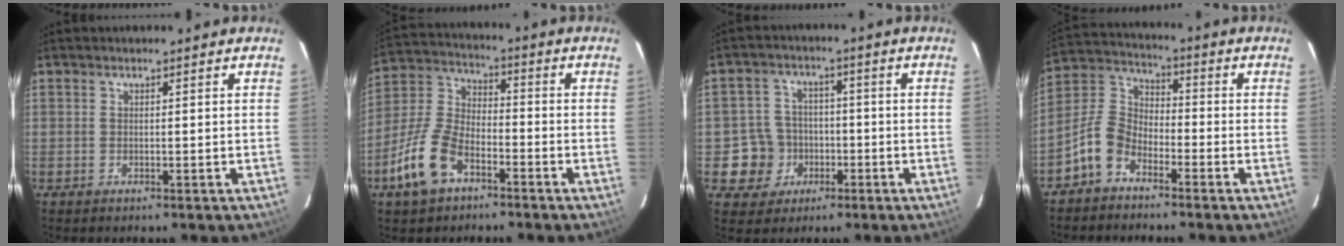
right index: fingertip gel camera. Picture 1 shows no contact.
{"total": 12.4, "force": [-6.9, 6.4, 8.1], "torque": [-0.183, 0.012, -0.134]}
{"total": 7.6, "force": [-2.3, 7.2, 0.7], "torque": [-0.031, 0.025, -0.032]}
{"total": 8.0, "force": [-5.2, 4.6, 4.0], "torque": [-0.092, 0.025, -0.114]}